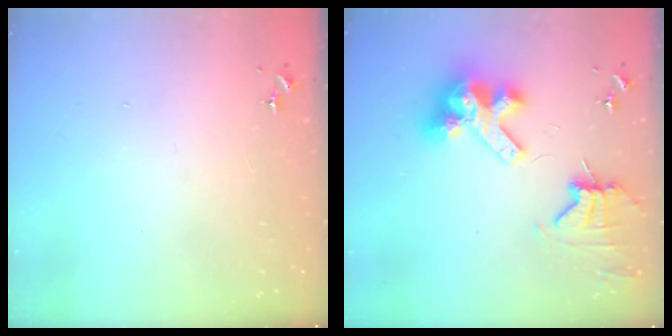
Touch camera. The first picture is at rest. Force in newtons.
{"total": 13.8, "press": 13.6, "slide": 1.9}